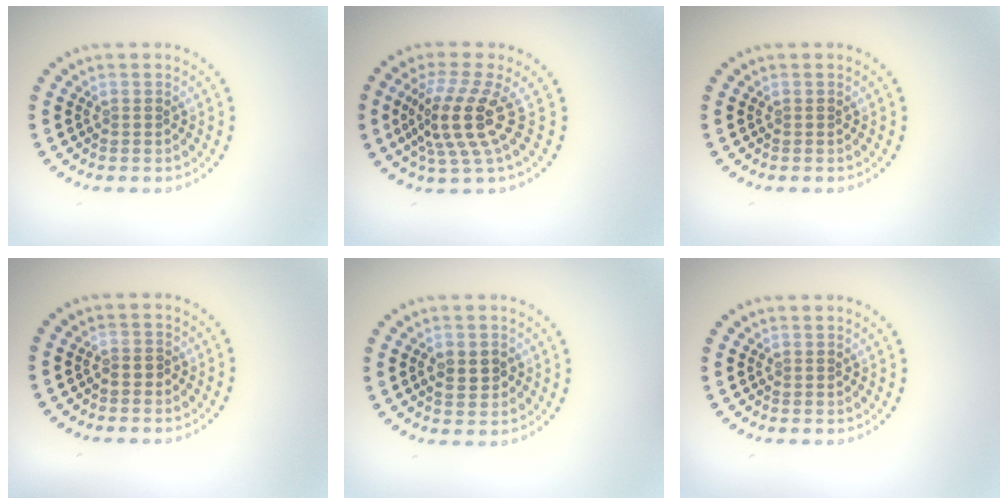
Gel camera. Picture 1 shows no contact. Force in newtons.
{"total": 4.6, "press": 3.4, "slide": 3.1}
{"total": 0.0}
{"total": 0.6, "press": 0.4, "slide": 0.4}
{"total": 2.2, "press": 2.2, "slide": 0.1}
{"total": 0.0}